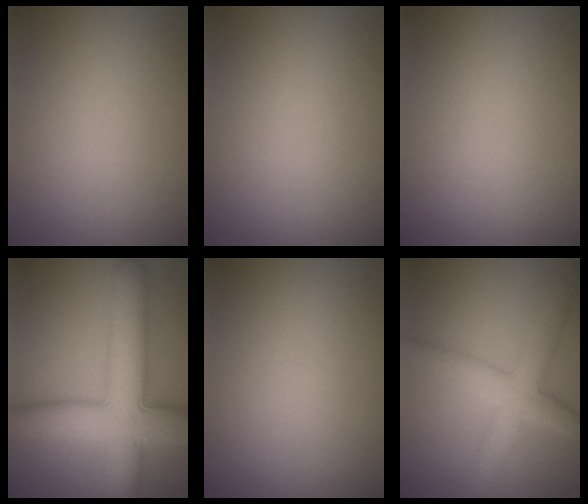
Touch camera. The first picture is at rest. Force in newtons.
{"total": 0.0}
{"total": 0.0}
{"total": 9.6, "press": 9.6, "slide": 0.2}
{"total": 0.0}
{"total": 4.6, "press": 4.6, "slide": 0.0}